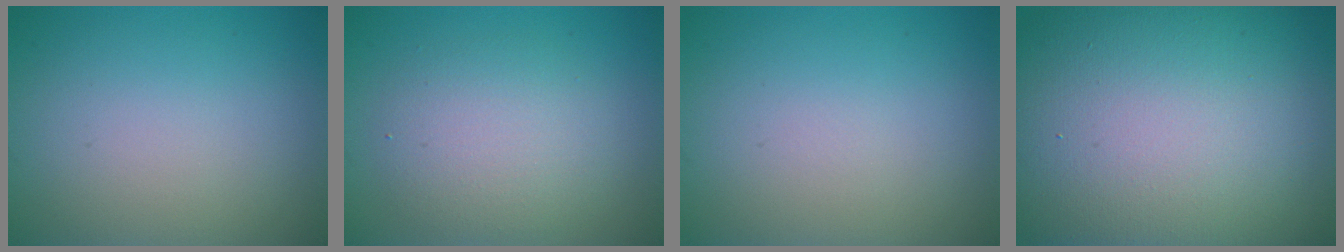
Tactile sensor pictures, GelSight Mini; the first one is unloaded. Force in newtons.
{"total": 4.1, "press": 4.1, "slide": 0.3}
{"total": 0.0}
{"total": 21.7, "press": 21.7, "slide": 0.8}